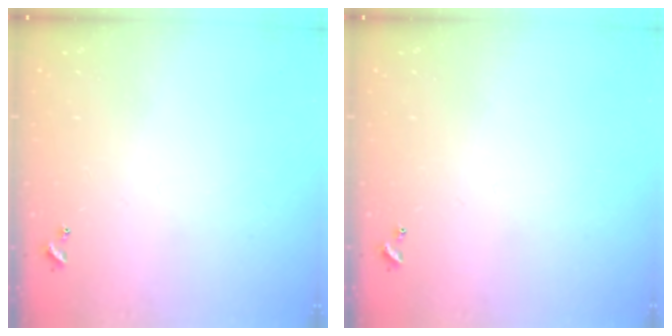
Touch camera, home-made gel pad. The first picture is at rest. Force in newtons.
{"total": 0.0}